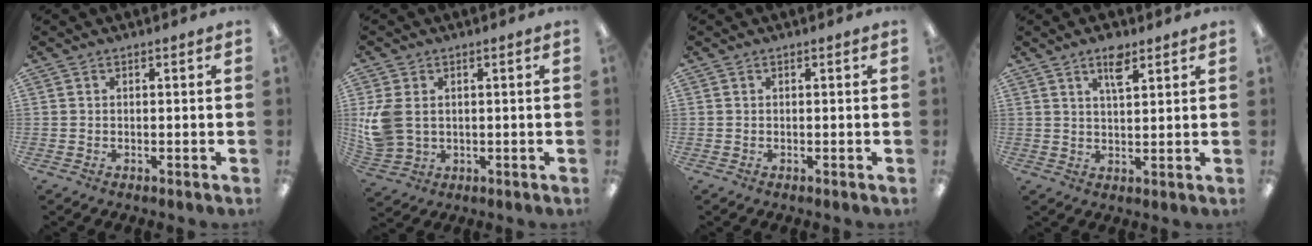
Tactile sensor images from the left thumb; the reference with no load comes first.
{"total": 7.6, "force": [1.2, 5.7, 4.8], "torque": [-0.116, 0.008, 0.026]}
{"total": 0.0}
{"total": 5.7, "force": [3.6, 2.0, 3.9], "torque": [-0.062, -0.008, 0.059]}